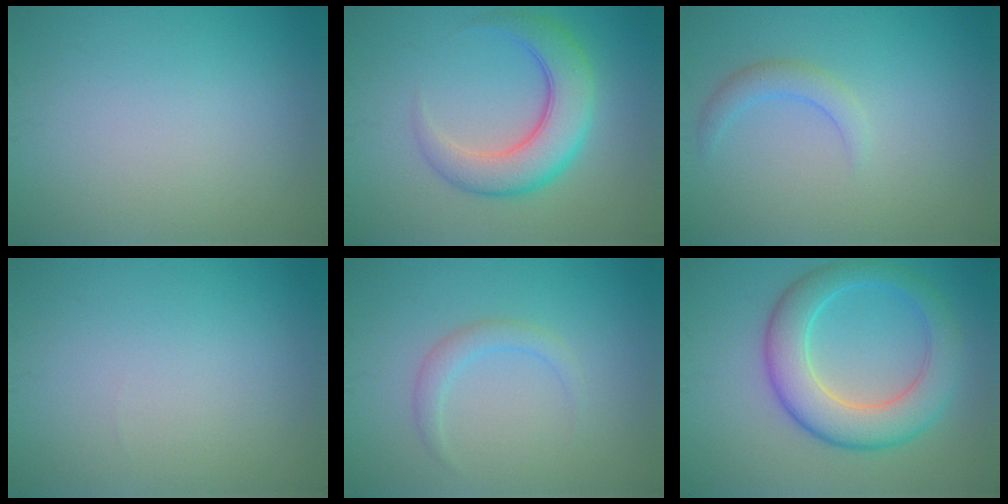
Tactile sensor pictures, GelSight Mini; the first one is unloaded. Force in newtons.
{"total": 6.2, "press": 6.2, "slide": 0.3}
{"total": 1.9, "press": 1.9, "slide": 0.2}
{"total": 0.0}
{"total": 1.7, "press": 1.7, "slide": 0.1}
{"total": 7.1, "press": 7.1, "slide": 0.2}